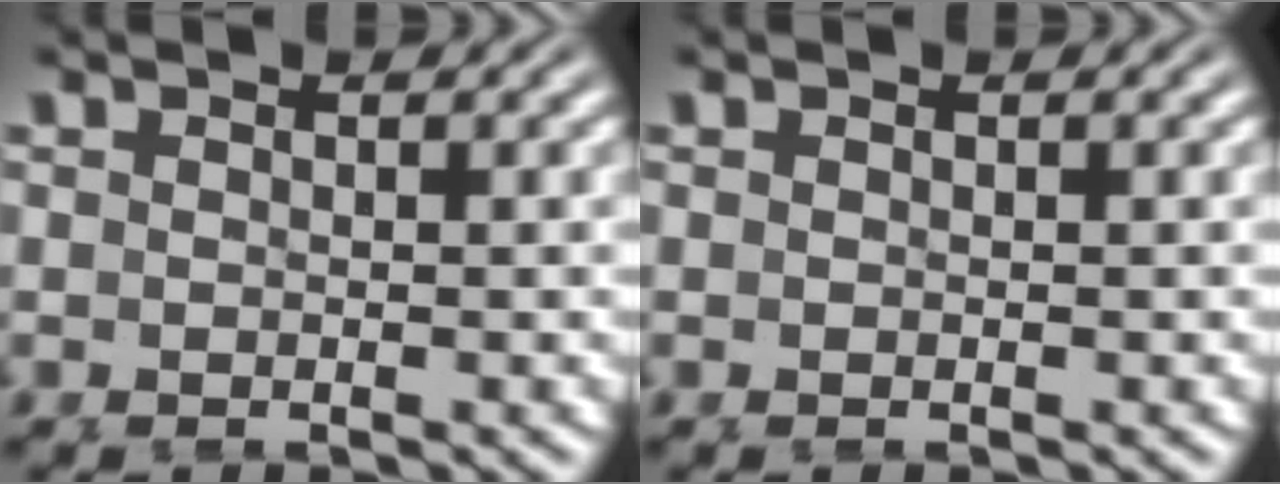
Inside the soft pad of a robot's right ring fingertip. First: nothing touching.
{"total": 0.0}